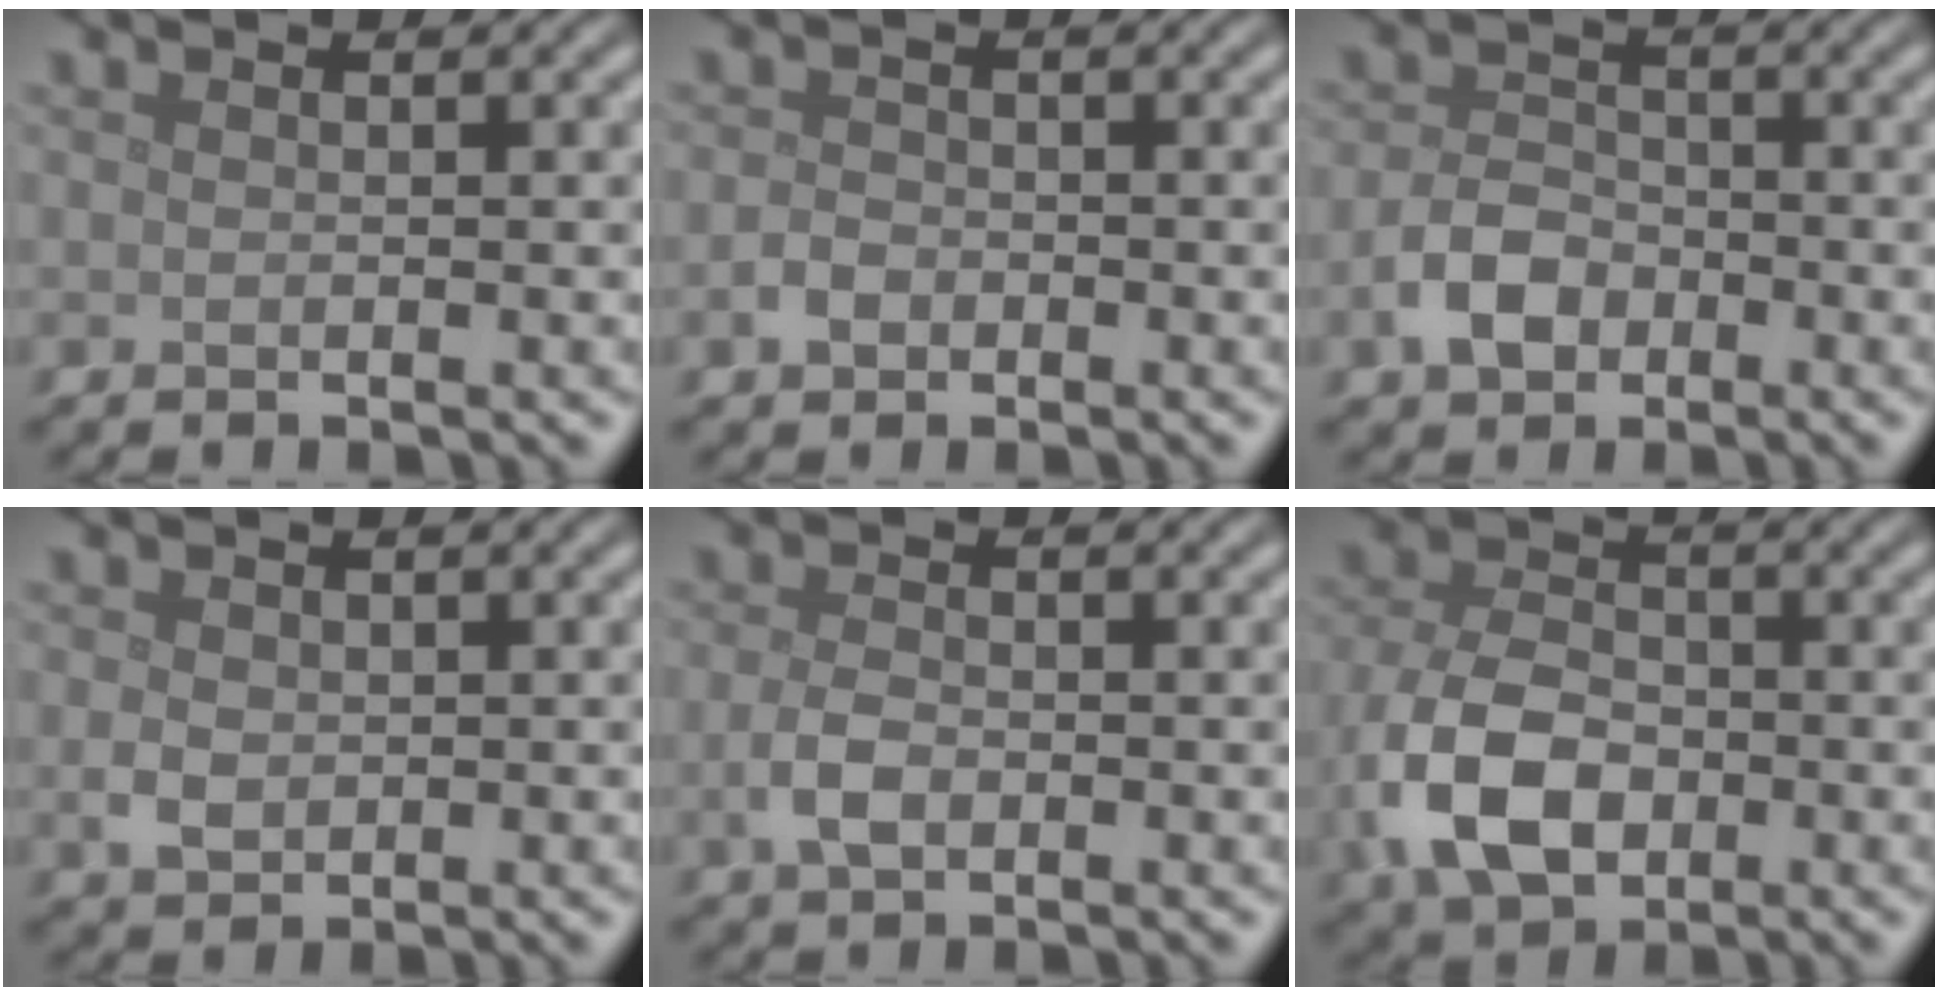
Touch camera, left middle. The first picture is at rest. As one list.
[{"total": 1.4, "force": [-0.7, 1.0, 0.6], "torque": [-0.009, 0.002, -0.016]}, {"total": 3.2, "force": [-1.6, 2.2, 1.7], "torque": [-0.030, 0.005, -0.037]}, {"total": 1.8, "force": [0.0, 1.5, 1.1], "torque": [-0.023, -0.004, -0.001]}, {"total": 2.2, "force": [-0.6, 1.3, 1.7], "torque": [-0.039, -0.002, -0.013]}, {"total": 7.0, "force": [-2.2, 4.6, 4.7], "torque": [-0.112, -0.005, -0.046]}]